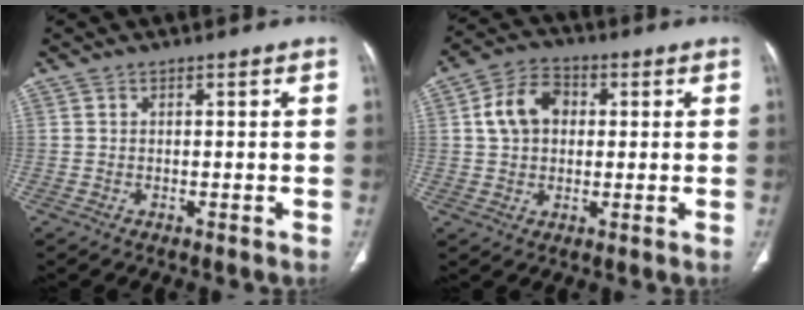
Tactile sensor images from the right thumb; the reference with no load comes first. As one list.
[{"total": 9.1, "force": [1.6, 6.8, 5.8], "torque": [-0.091, 0.016, 0.023]}]